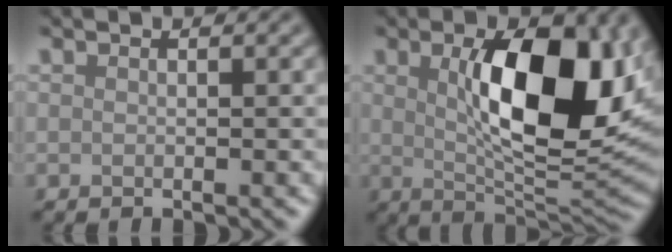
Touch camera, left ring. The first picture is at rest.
{"total": 11.6, "force": [1.7, 4.8, 10.4], "torque": [-0.164, 0.001, 0.040]}